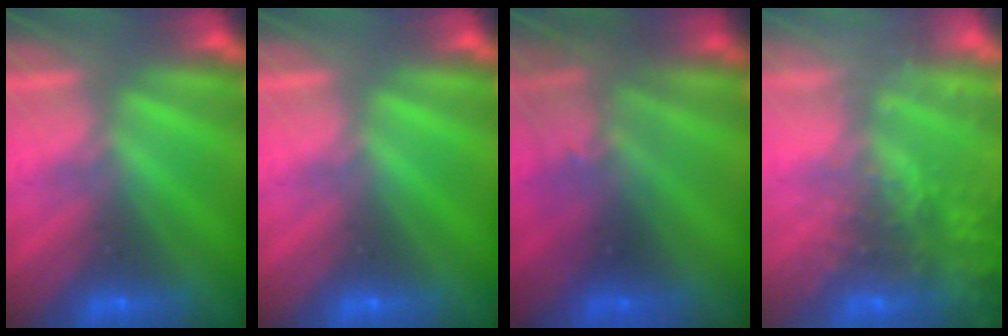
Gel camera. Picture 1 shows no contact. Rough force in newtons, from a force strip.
{"total": 0.0}
{"total": 2.9}
{"total": 9.4}